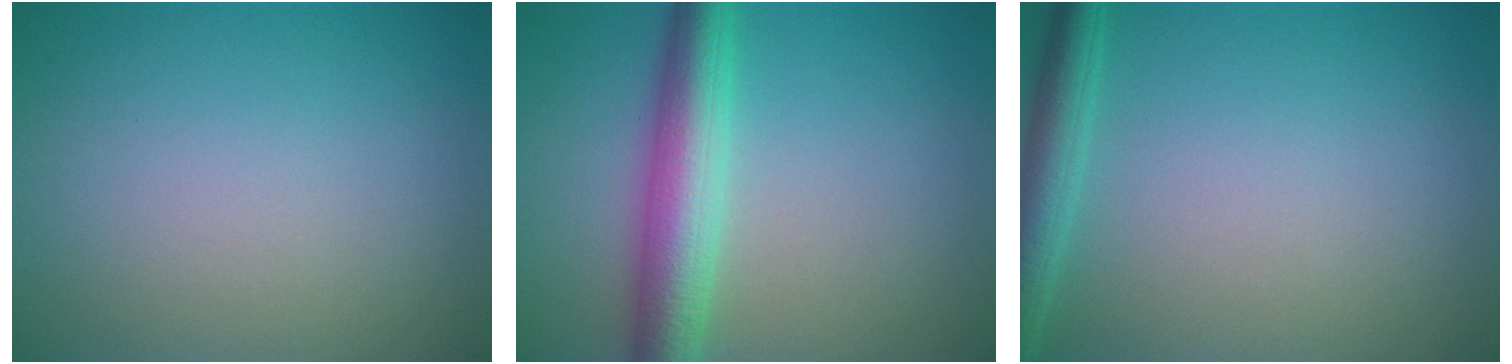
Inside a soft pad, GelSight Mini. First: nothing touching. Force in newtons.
{"total": 5.9, "press": 5.9, "slide": 0.1}
{"total": 3.0, "press": 3.0, "slide": 0.2}